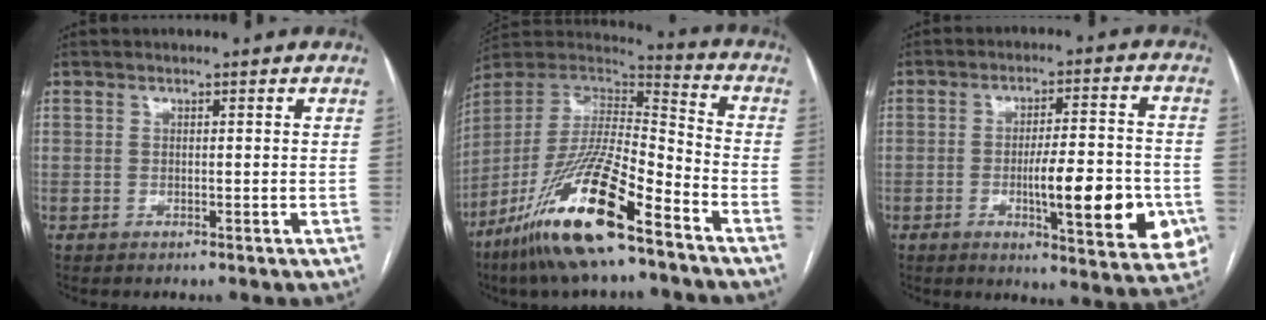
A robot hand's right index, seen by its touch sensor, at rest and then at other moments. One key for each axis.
{"total": 20.4, "fx": -12.8, "fy": 3.1, "fz": 15.5, "tx": -0.319, "ty": -0.033, "tz": -0.240}
{"total": 15.5, "fx": -3.8, "fy": 3.1, "fz": 14.6, "tx": -0.178, "ty": 0.001, "tz": -0.045}